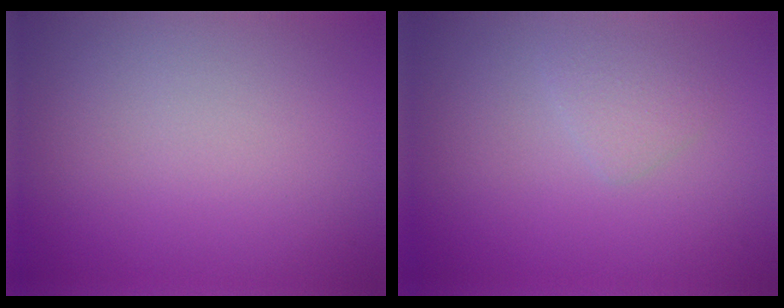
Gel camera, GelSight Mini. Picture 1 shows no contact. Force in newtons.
{"total": 1.4, "press": 1.4, "slide": 0.1}